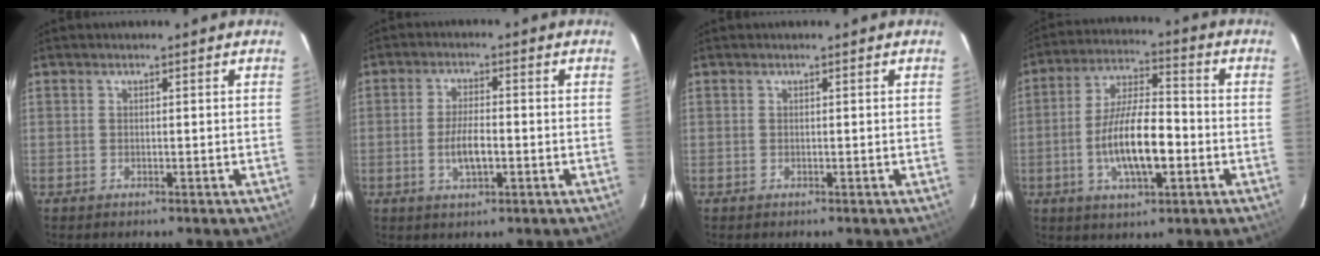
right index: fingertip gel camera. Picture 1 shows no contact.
{"total": 5.6, "force": [-1.5, 1.8, 5.0], "torque": [-0.100, -0.002, -0.026]}
{"total": 0.0}
{"total": 13.0, "force": [-3.3, 4.2, 11.8], "torque": [-0.229, -0.001, -0.059]}